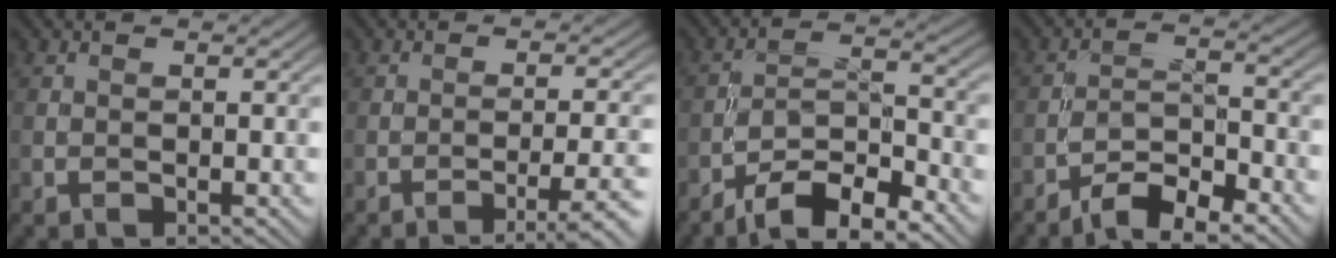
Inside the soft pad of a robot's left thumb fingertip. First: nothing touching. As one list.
[{"total": 5.5, "force": [-3.0, 1.1, 4.5], "torque": [-0.077, 0.001, -0.039]}, {"total": 9.4, "force": [-6.9, 2.6, 5.7], "torque": [-0.093, 0.005, -0.132]}, {"total": 6.6, "force": [-5.2, 1.8, 3.8], "torque": [-0.062, 0.007, -0.098]}]